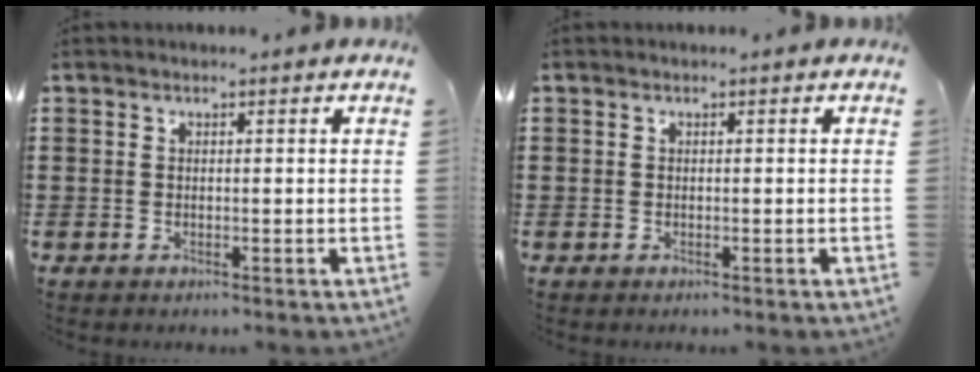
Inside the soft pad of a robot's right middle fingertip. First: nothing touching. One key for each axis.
{"total": 0.0}